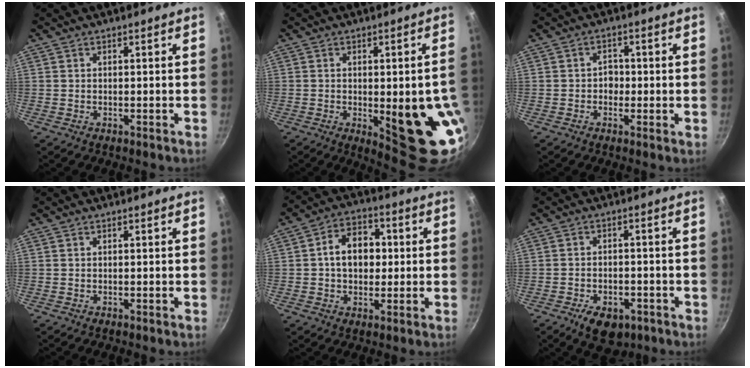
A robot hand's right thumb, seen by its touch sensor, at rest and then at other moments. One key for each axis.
{"total": 16.5, "fx": -3.0, "fy": 5.5, "fz": 15.3, "tx": -0.160, "ty": -0.008, "tz": -0.026}
{"total": 2.7, "fx": -0.3, "fy": 2.3, "fz": 1.5, "tx": -0.005, "ty": 0.002, "tz": -0.009}
{"total": 0.0}
{"total": 10.0, "fx": 0.7, "fy": 7.4, "fz": 6.7, "tx": -0.069, "ty": 0.018, "tz": 0.000}
{"total": 7.9, "fx": -4.0, "fy": 4.8, "fz": 4.9, "tx": -0.056, "ty": 0.018, "tz": -0.052}